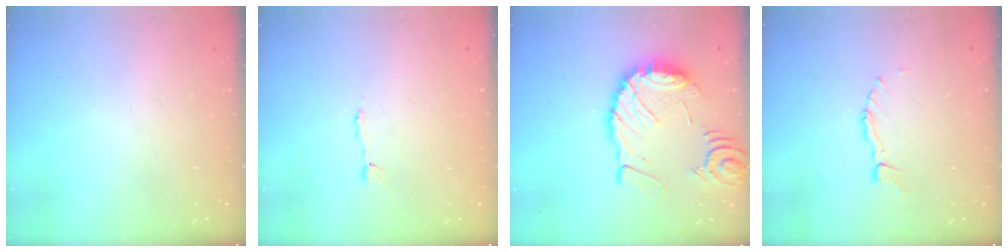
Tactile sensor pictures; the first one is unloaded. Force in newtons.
{"total": 2.1, "press": 2.1, "slide": 0.0}
{"total": 14.0, "press": 13.9, "slide": 1.3}
{"total": 4.7, "press": 4.7, "slide": 0.2}